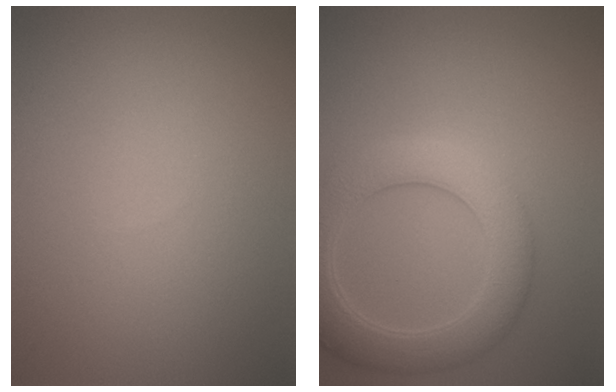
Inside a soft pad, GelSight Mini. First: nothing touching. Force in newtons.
{"total": 5.8, "press": 5.8, "slide": 0.2}